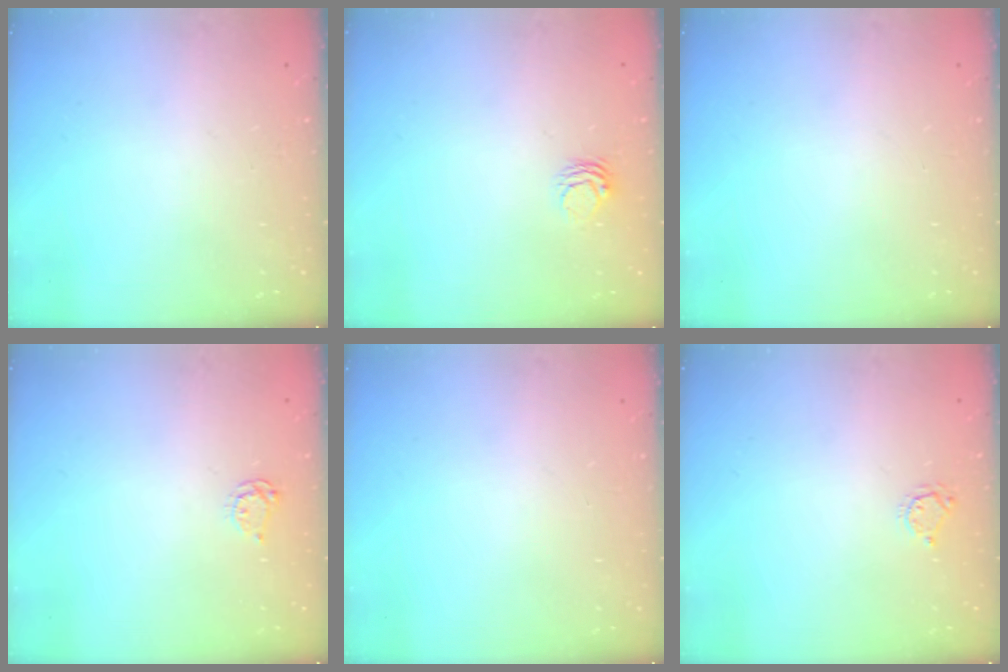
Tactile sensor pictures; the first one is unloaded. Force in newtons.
{"total": 4.2, "press": 4.2, "slide": 0.4}
{"total": 0.0}
{"total": 3.8, "press": 3.8, "slide": 0.4}
{"total": 0.0}
{"total": 3.4, "press": 3.3, "slide": 0.3}